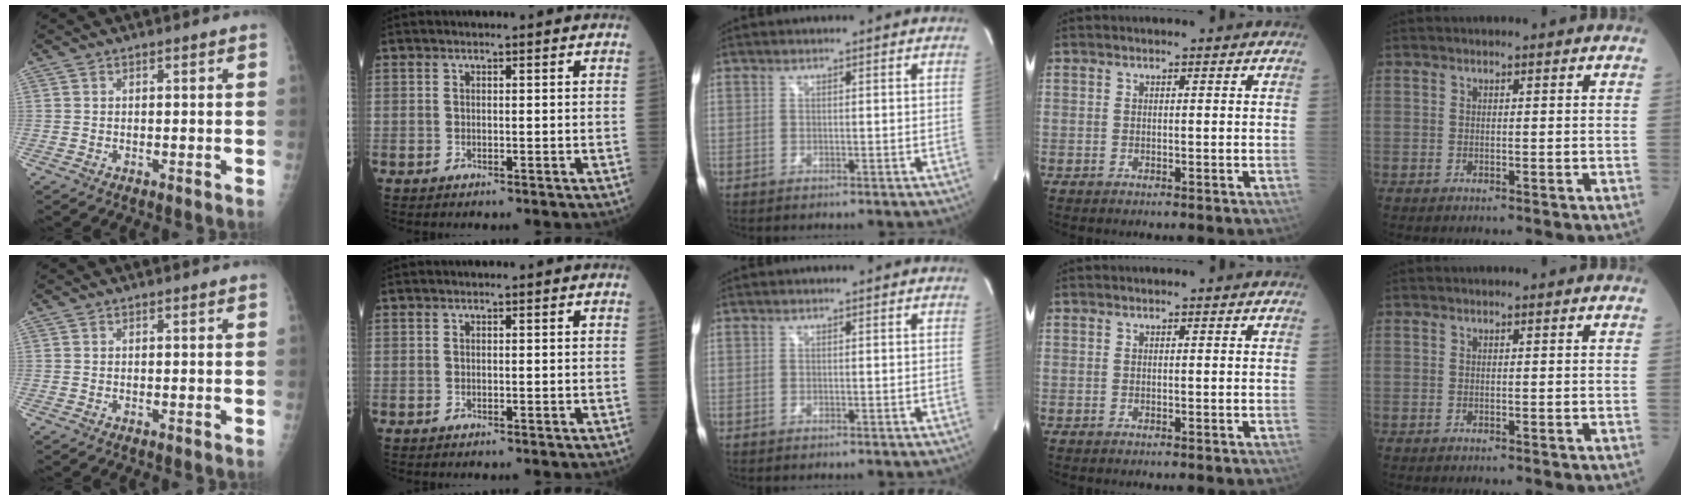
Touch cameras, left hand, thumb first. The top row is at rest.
{}